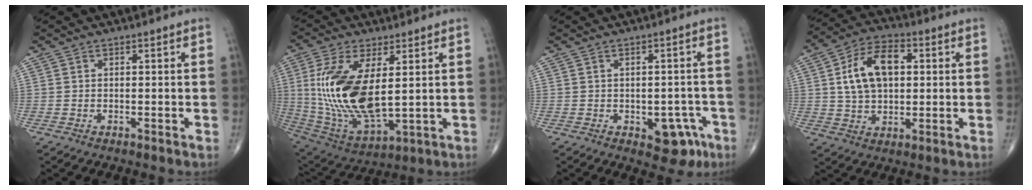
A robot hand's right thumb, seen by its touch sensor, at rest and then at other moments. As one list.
[{"total": 19.5, "force": [2.6, 8.8, 17.2], "torque": [-0.352, -0.023, 0.065]}, {"total": 6.8, "force": [-3.0, 4.2, 4.6], "torque": [-0.024, 0.019, -0.030]}, {"total": 13.0, "force": [2.4, 8.1, 9.9], "torque": [-0.161, 0.013, 0.038]}]